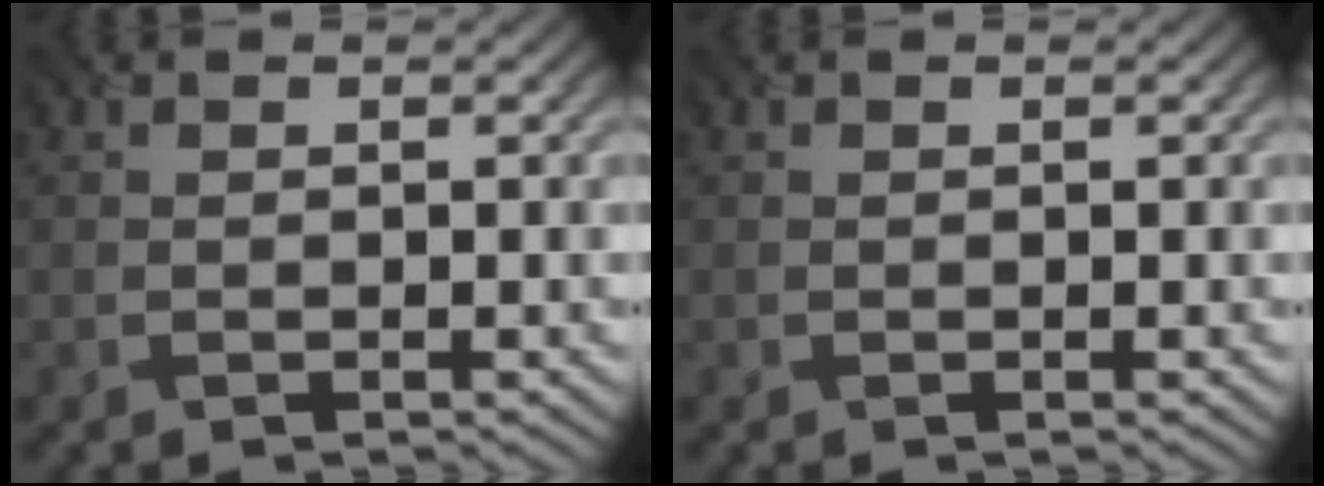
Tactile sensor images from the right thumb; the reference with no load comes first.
{"total": 0.0}